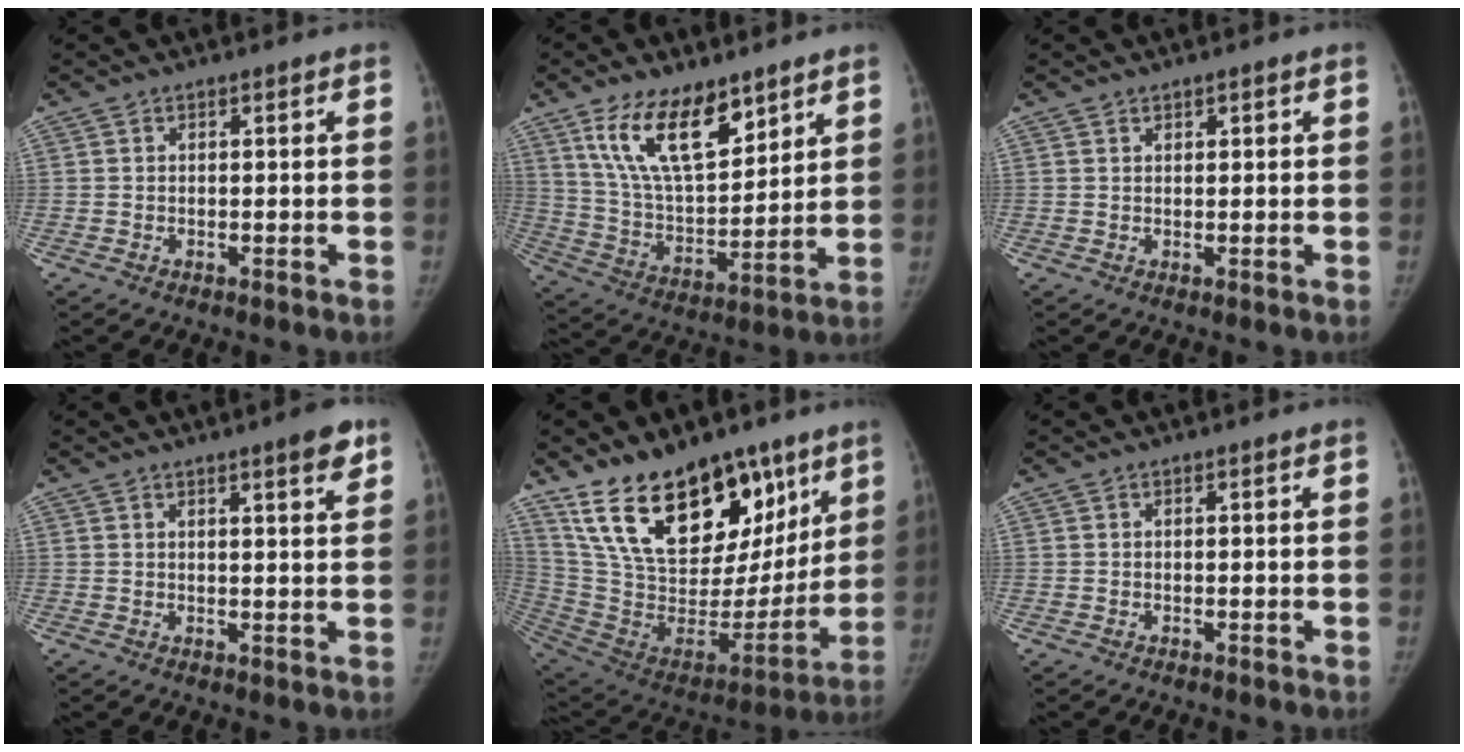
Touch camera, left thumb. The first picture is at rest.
{"total": 16.3, "force": [10.1, 7.2, 10.5], "torque": [-0.153, -0.054, 0.198]}
{"total": 1.0, "force": [0.6, 0.5, 0.6], "torque": [-0.003, -0.002, 0.008]}
{"total": 4.5, "force": [2.9, 0.6, 3.5], "torque": [-0.040, -0.016, 0.038]}
{"total": 28.3, "force": [17.6, 14.7, 16.5], "torque": [-0.227, -0.060, 0.307]}
{"total": 0.0}